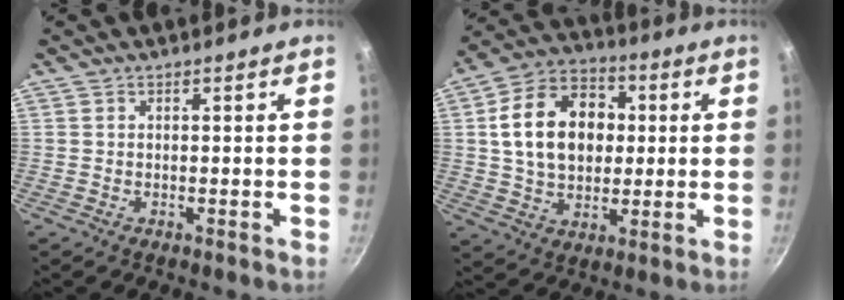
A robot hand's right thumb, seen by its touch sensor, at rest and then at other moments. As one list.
[{"total": 17.0, "force": [2.3, 12.5, 11.4], "torque": [-0.159, 0.019, 0.031]}]